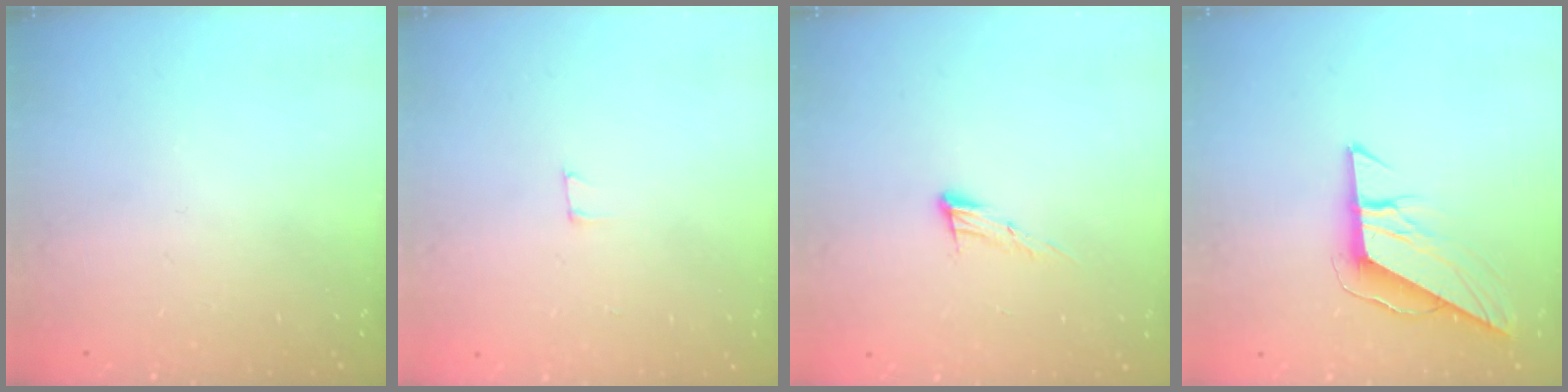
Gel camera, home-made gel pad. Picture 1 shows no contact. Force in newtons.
{"total": 2.5, "press": 2.5, "slide": 0.2}
{"total": 8.5, "press": 8.4, "slide": 1.5}
{"total": 8.3, "press": 8.3, "slide": 0.2}